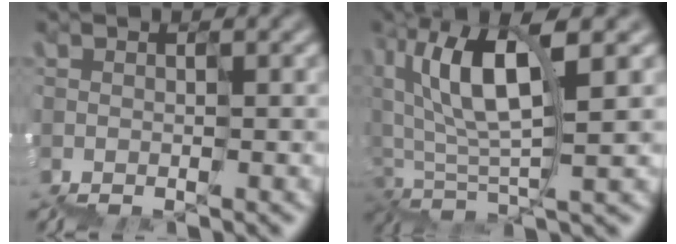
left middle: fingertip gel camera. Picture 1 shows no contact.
{"total": 6.9, "force": [2.4, 2.3, 6.0], "torque": [-0.102, 0.018, 0.044]}